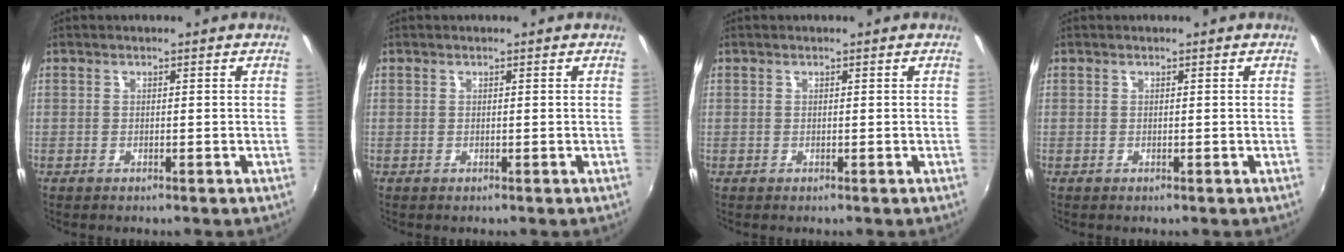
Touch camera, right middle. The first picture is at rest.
{"total": 0.0}
{"total": 0.0}
{"total": 0.0}